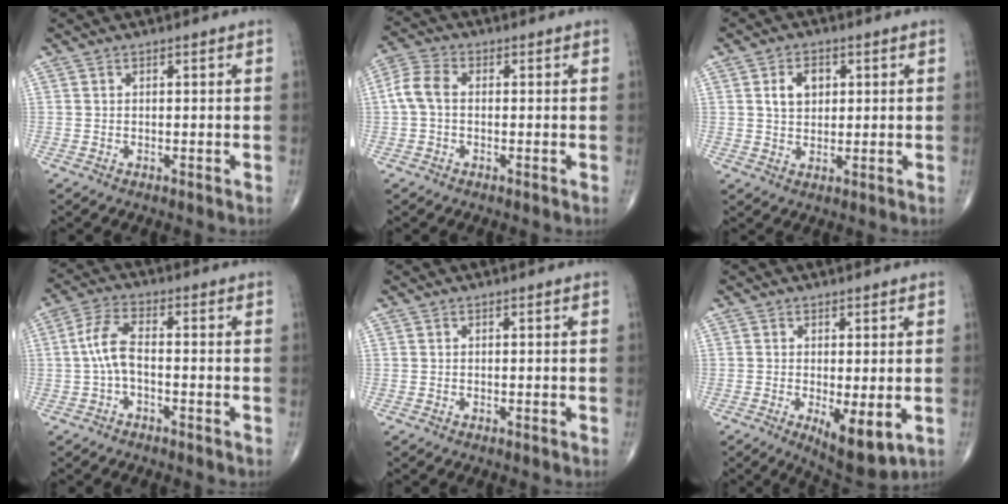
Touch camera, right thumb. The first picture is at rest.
{"total": 5.4, "force": [-0.1, 3.6, 4.0], "torque": [-0.086, 0.015, -0.012]}
{"total": 5.4, "force": [1.5, 3.8, 3.5], "torque": [-0.044, -0.001, 0.025]}
{"total": 5.9, "force": [-0.9, 2.5, 5.3], "torque": [-0.112, 0.023, -0.026]}
{"total": 0.0}
{"total": 7.4, "force": [-1.6, 2.6, 6.7], "torque": [-0.096, -0.023, -0.018]}